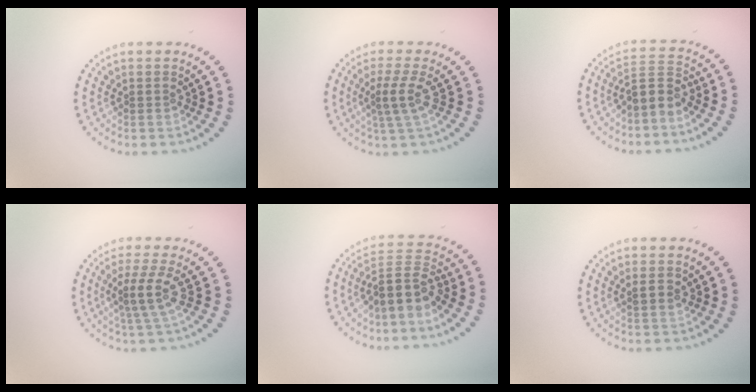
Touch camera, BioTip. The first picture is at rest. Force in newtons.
{"total": 2.5, "press": 1.9, "slide": 1.7}
{"total": 2.8, "press": 2.4, "slide": 1.4}
{"total": 3.0, "press": 2.2, "slide": 2.1}
{"total": 4.0, "press": 3.2, "slide": 2.5}
{"total": 0.9, "press": 0.8, "slide": 0.2}